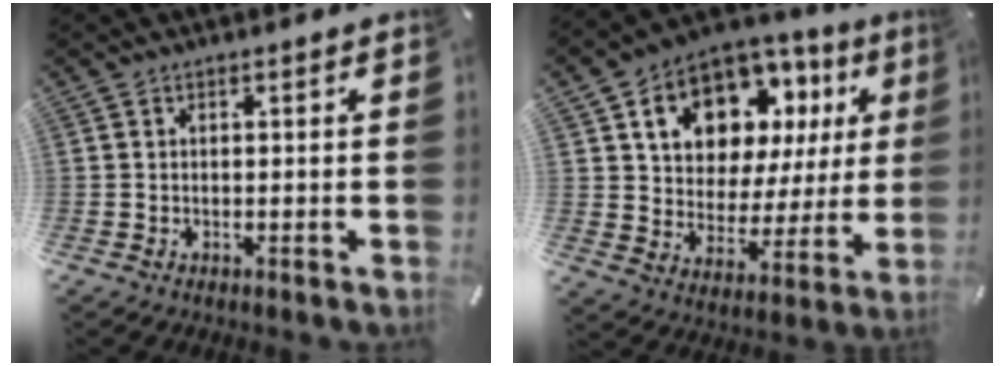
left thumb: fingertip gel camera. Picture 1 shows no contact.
{"total": 13.9, "force": [7.9, 9.9, 5.7], "torque": [-0.101, -0.049, 0.143]}